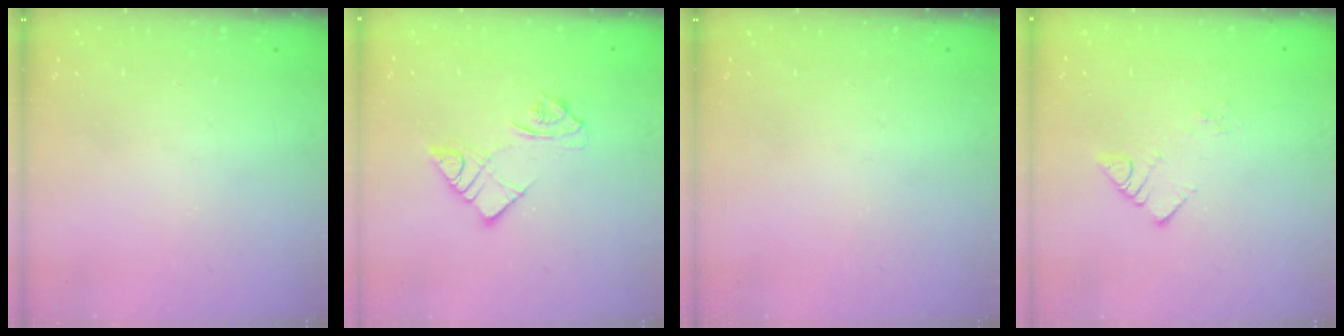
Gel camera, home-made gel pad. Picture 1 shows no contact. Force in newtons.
{"total": 10.3, "press": 10.2, "slide": 1.0}
{"total": 0.0}
{"total": 3.0, "press": 3.0, "slide": 0.4}